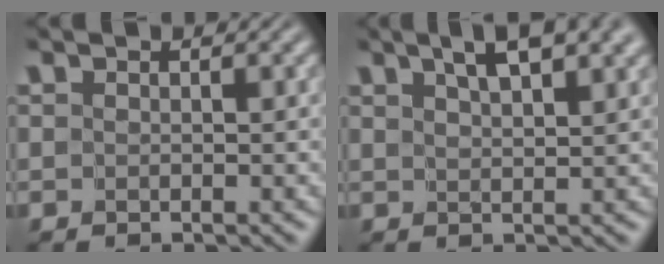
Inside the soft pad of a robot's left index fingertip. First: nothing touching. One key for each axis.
{"total": 6.4, "fx": 4.3, "fy": 1.8, "fz": 4.3, "tx": -0.053, "ty": 0.021, "tz": 0.051}